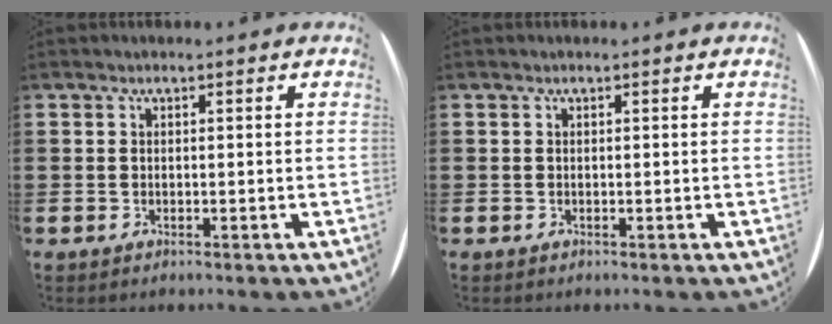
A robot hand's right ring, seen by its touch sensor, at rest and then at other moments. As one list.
[{"total": 0.0}]